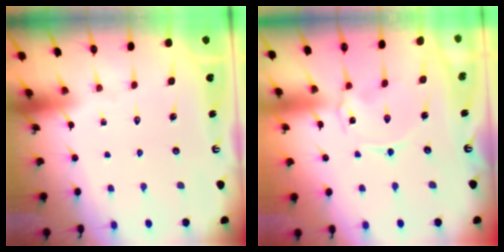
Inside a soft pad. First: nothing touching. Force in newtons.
{"total": 0.6, "press": 0.6, "slide": 0.2}